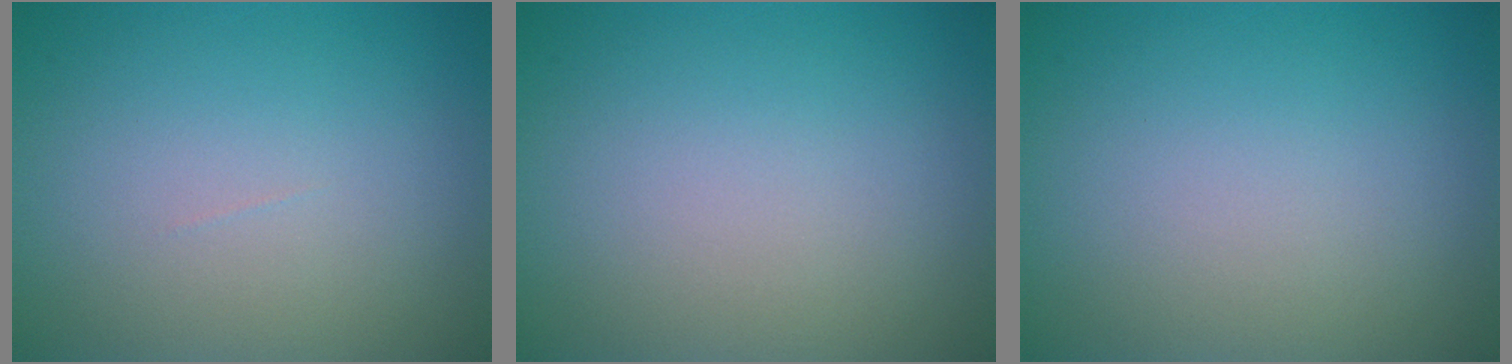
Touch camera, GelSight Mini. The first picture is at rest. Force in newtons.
{"total": 0.0}
{"total": 0.0}